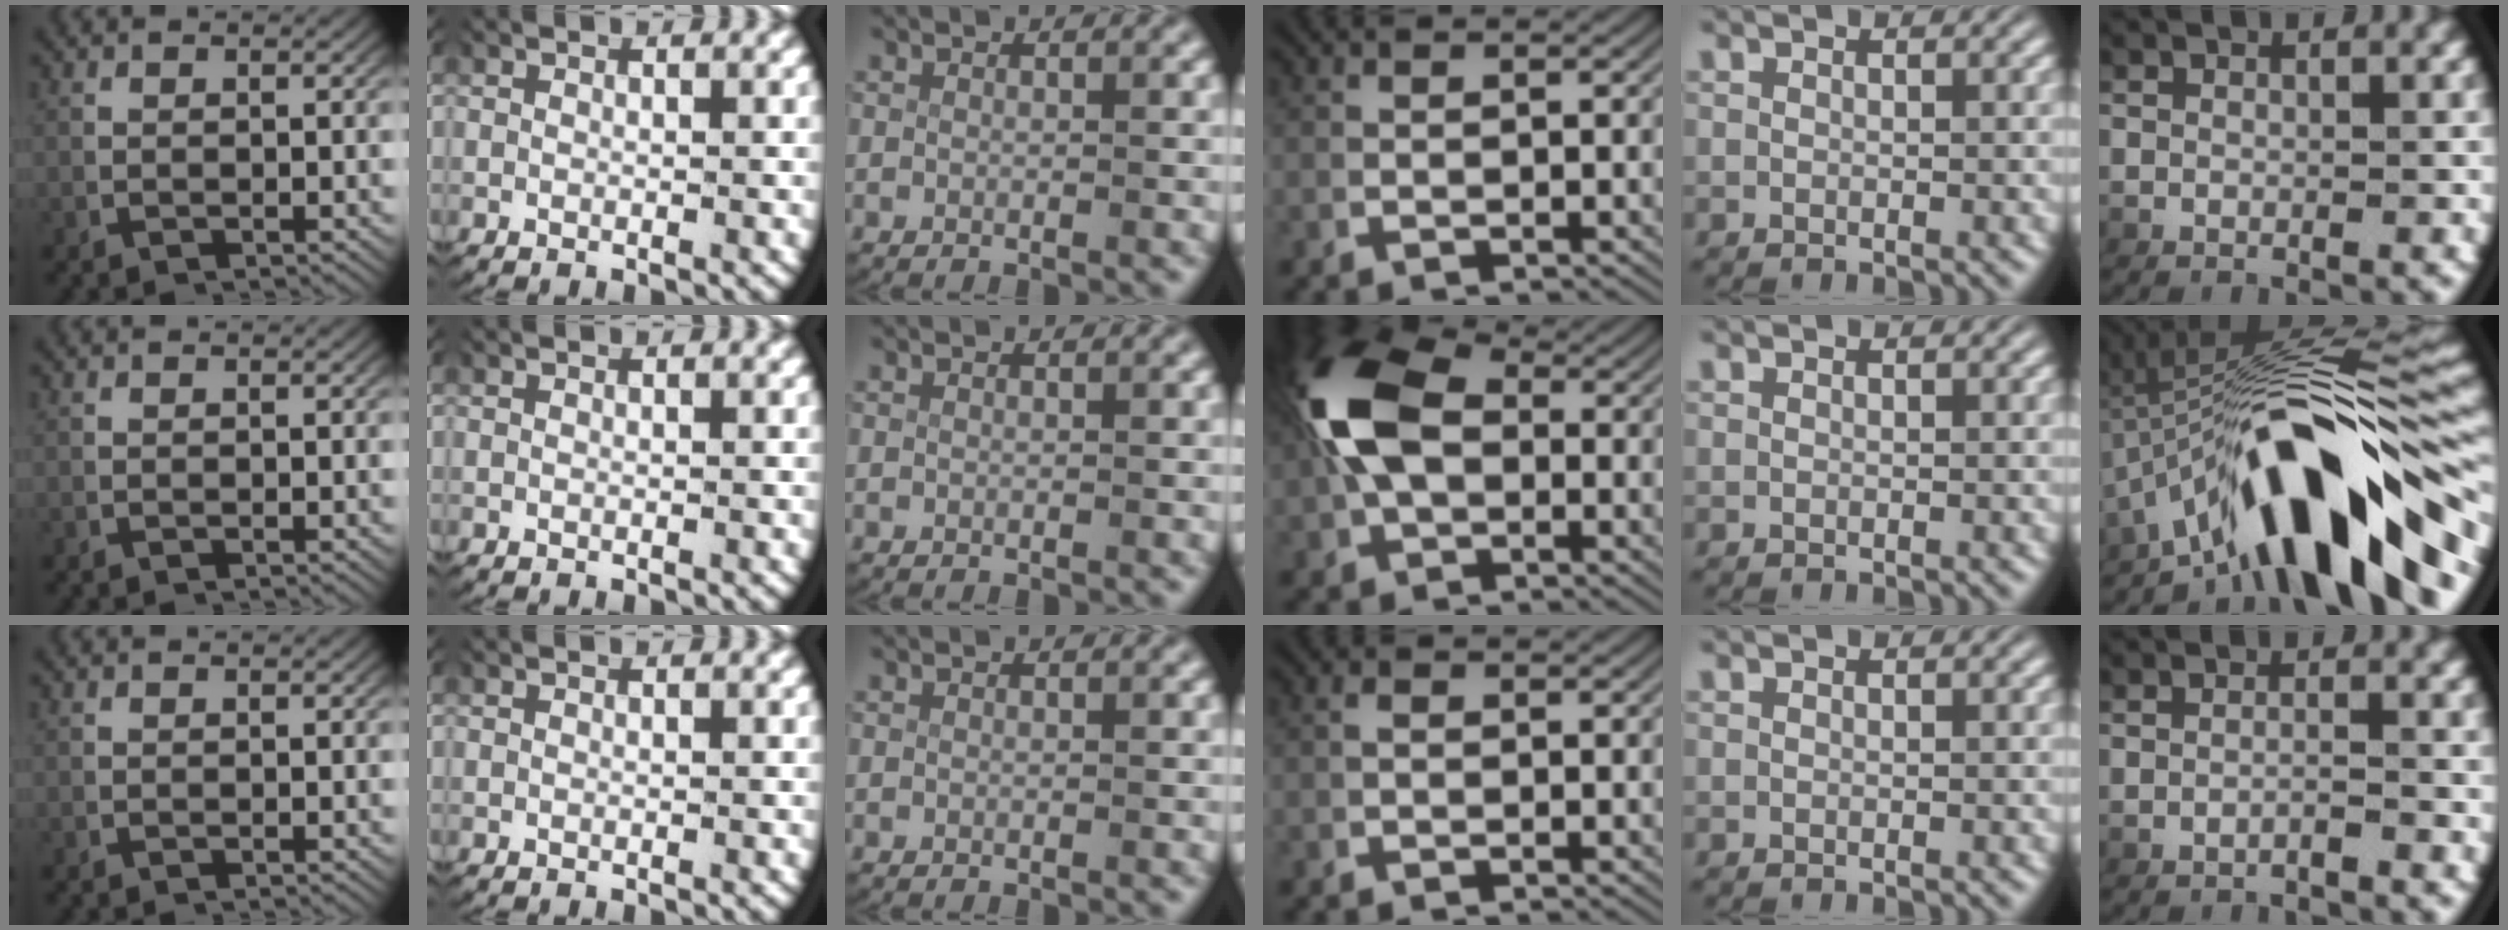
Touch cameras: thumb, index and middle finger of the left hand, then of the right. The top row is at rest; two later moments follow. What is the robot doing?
{"motion": "lift_and_place", "object": "fork"}